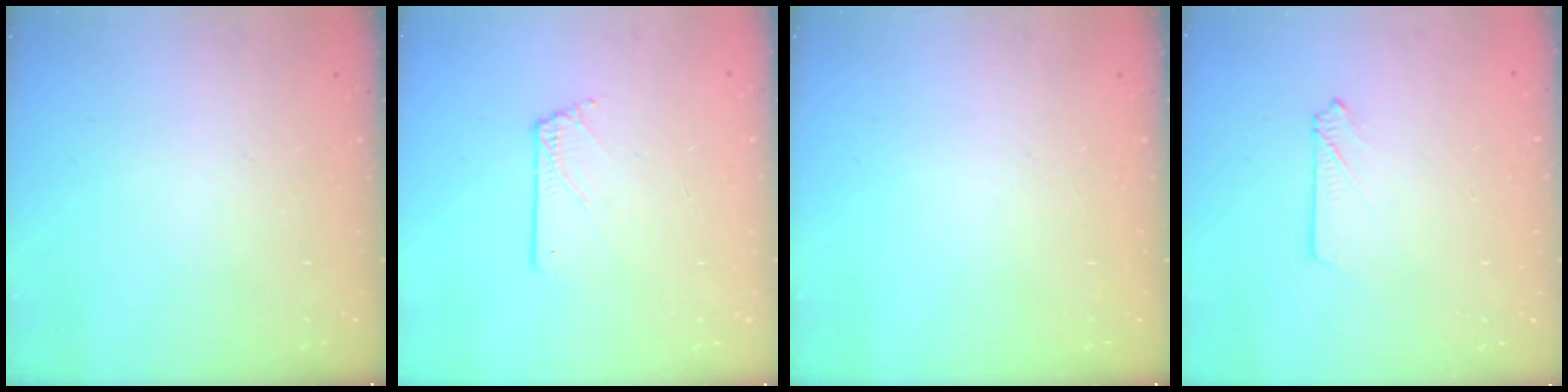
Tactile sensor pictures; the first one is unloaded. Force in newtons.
{"total": 1.1, "press": 1.1, "slide": 0.2}
{"total": 0.0}
{"total": 2.7, "press": 2.7, "slide": 0.3}